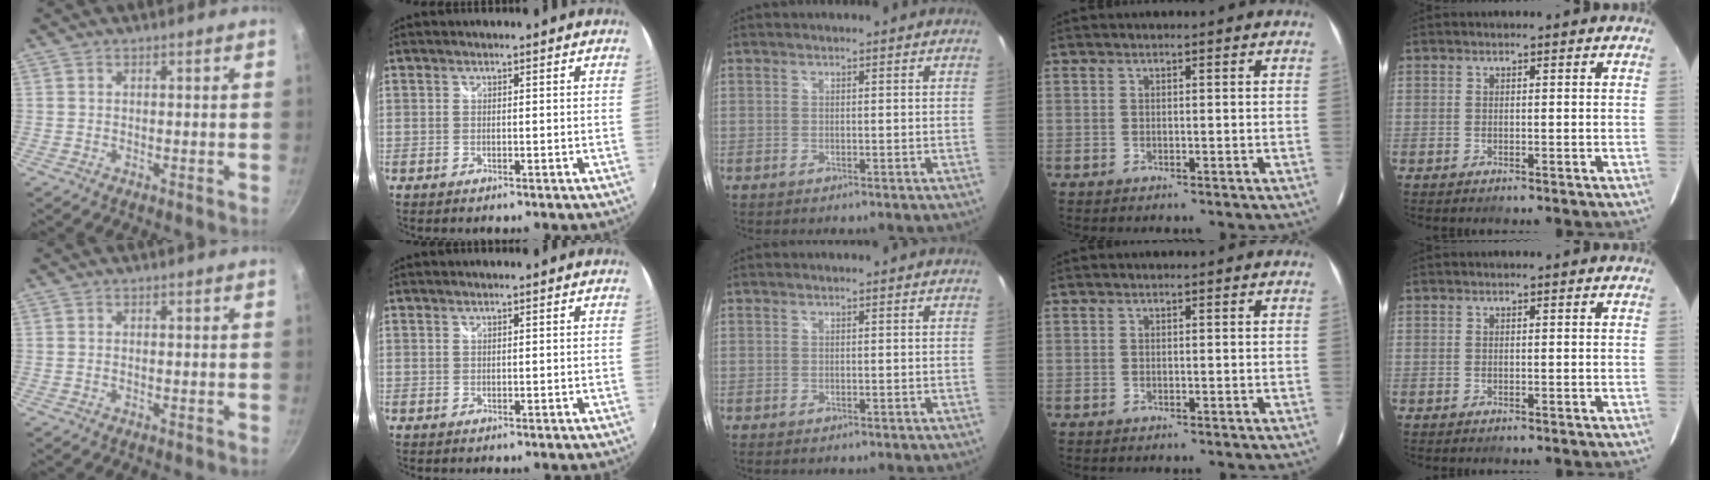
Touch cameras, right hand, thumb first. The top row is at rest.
{}